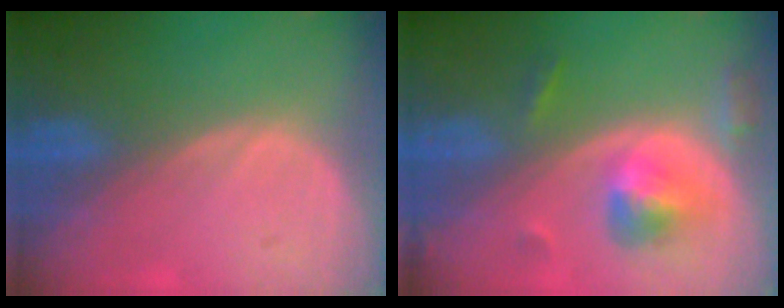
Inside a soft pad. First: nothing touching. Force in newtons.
{"total": 5.5, "press": 5.3, "slide": 1.7}